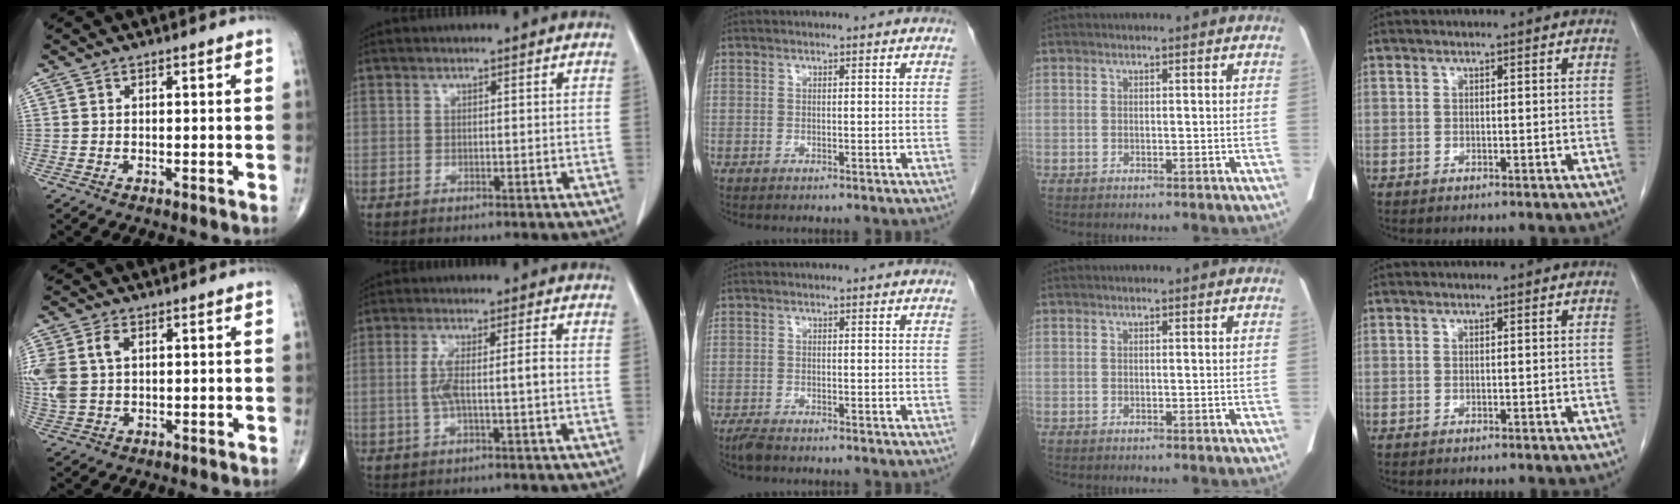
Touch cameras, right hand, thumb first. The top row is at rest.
{"thumb": {"total": 9.0, "force": [1.9, 5.9, 6.5], "torque": [-0.168, 0.012, 0.045]}, "index": {"total": 5.2, "force": [-0.6, 0.5, 5.1], "torque": [-0.107, 0.014, -0.008]}, "middle": {"total": 1.9, "force": [-1.6, 0.4, 0.9], "torque": [-0.025, -0.005, -0.029]}}